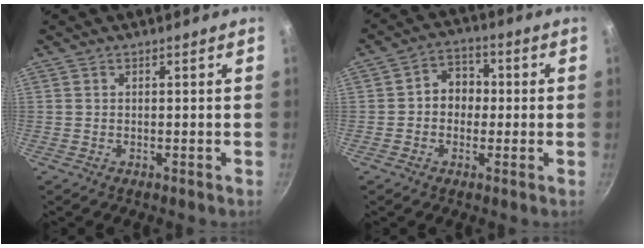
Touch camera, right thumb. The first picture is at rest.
{"total": 6.6, "force": [-0.1, 5.5, 3.7], "torque": [-0.014, 0.016, -0.012]}